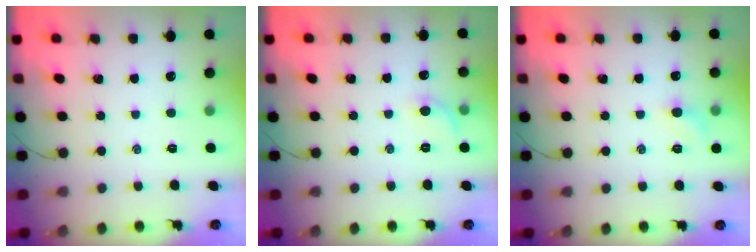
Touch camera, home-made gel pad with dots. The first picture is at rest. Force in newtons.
{"total": 4.9, "press": 4.7, "slide": 1.5}
{"total": 5.6, "press": 5.4, "slide": 1.5}